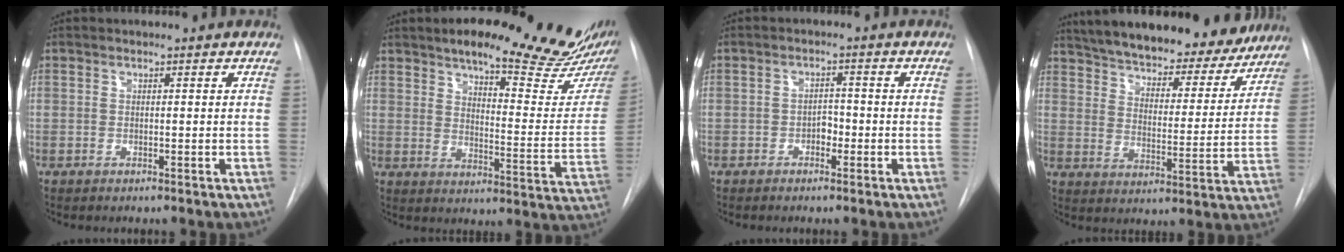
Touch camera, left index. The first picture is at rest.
{"total": 23.9, "force": [18.9, 4.4, 14.0], "torque": [-0.187, -0.046, 0.231]}
{"total": 2.0, "force": [-0.9, 1.3, 1.3], "torque": [-0.012, 0.008, -0.016]}
{"total": 25.8, "force": [22.8, 6.8, 10.0], "torque": [-0.166, -0.014, 0.305]}